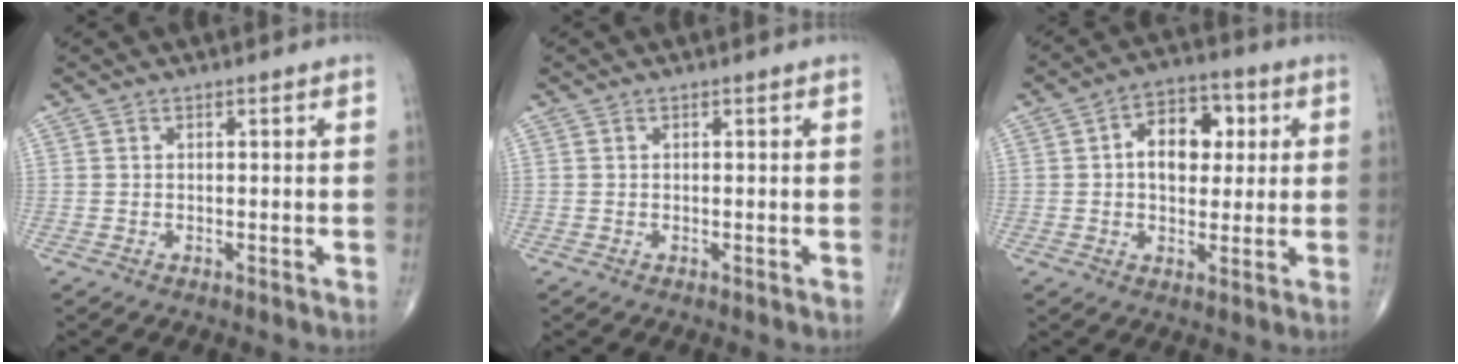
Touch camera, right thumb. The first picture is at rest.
{"total": 0.0}
{"total": 10.5, "force": [1.9, 7.0, 7.6], "torque": [-0.077, 0.011, 0.023]}